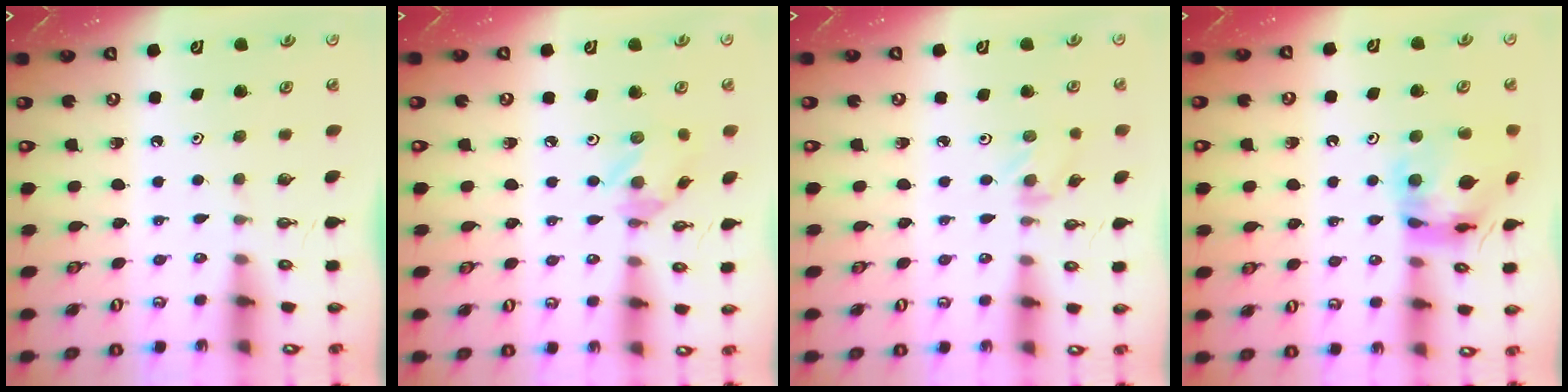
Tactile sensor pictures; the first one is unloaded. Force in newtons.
{"total": 4.0, "press": 4.0, "slide": 0.2}
{"total": 0.9, "press": 0.9, "slide": 0.2}
{"total": 13.5, "press": 13.4, "slide": 1.5}